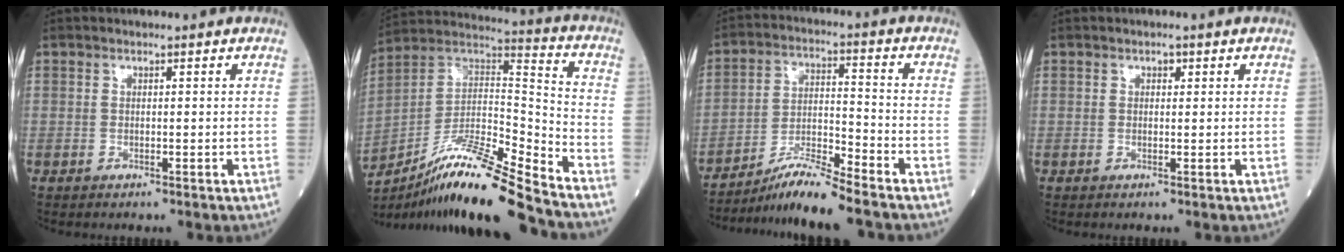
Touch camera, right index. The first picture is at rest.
{"total": 19.1, "force": [-14.9, 0.1, 11.9], "torque": [-0.236, 0.004, -0.271]}
{"total": 8.5, "force": [-7.5, -1.1, 3.8], "torque": [-0.075, -0.014, -0.138]}
{"total": 0.8, "force": [0.4, 0.5, 0.5], "torque": [-0.005, 0.000, 0.004]}